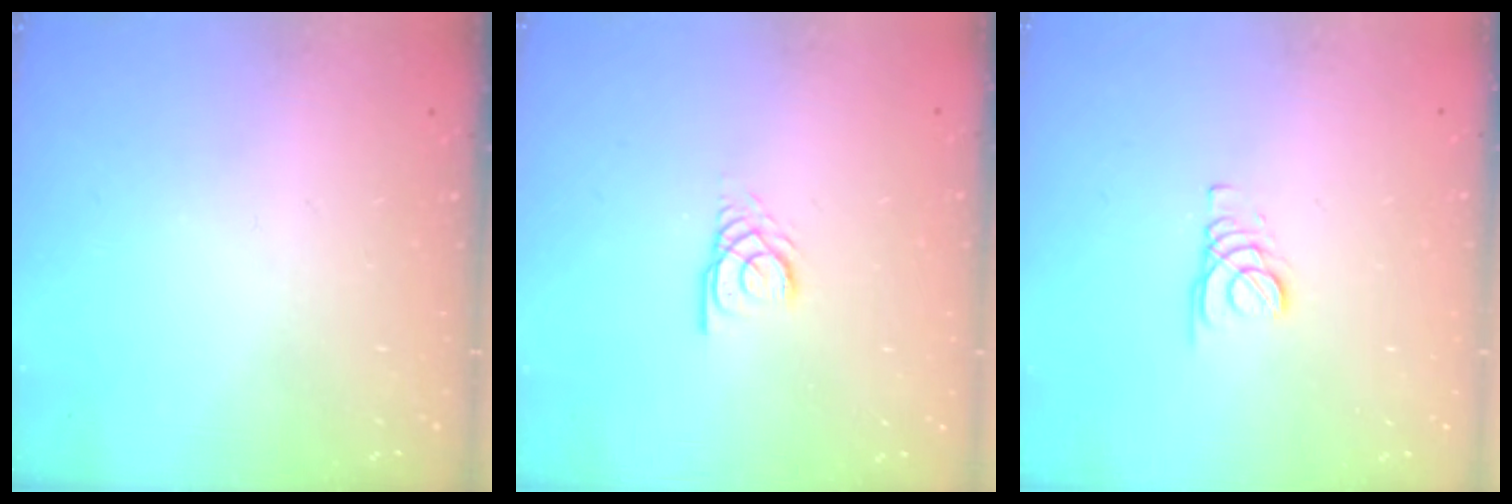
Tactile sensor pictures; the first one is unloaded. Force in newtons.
{"total": 2.8, "press": 2.8, "slide": 0.1}
{"total": 1.8, "press": 1.8, "slide": 0.2}